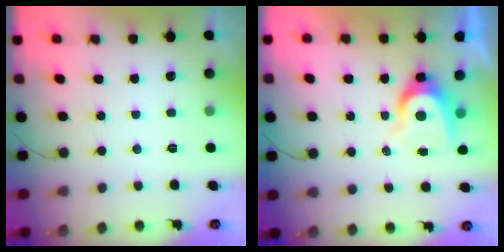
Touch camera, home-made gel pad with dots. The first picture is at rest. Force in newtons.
{"total": 6.9, "press": 6.9, "slide": 0.1}